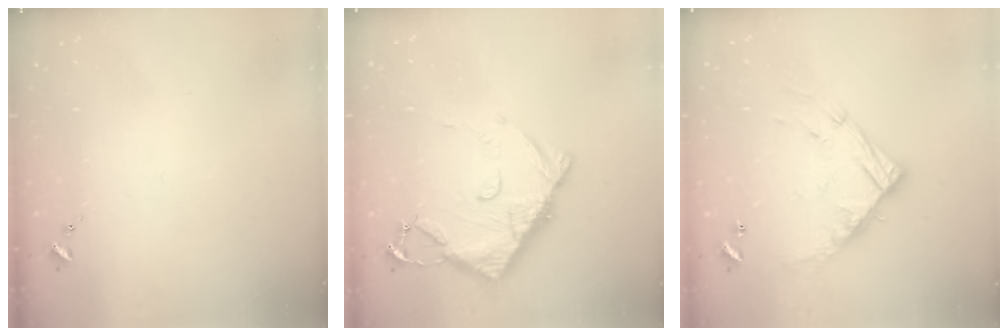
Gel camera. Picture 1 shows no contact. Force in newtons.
{"total": 11.5, "press": 11.5, "slide": 1.1}
{"total": 13.8, "press": 13.8, "slide": 1.0}